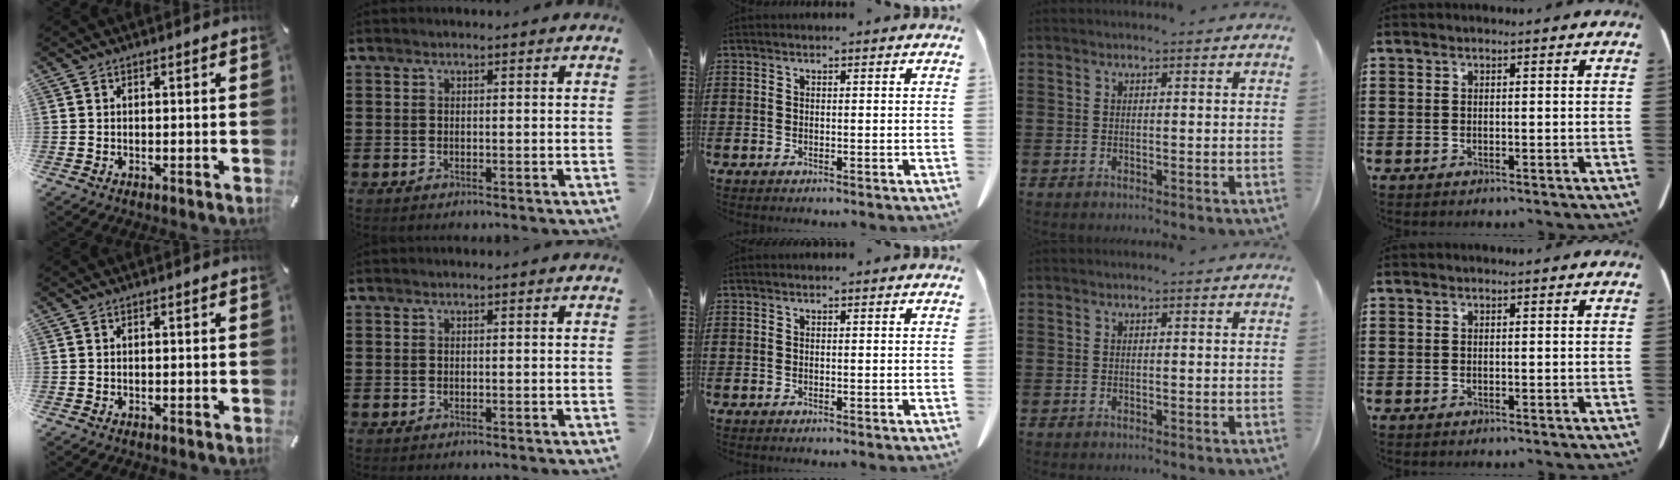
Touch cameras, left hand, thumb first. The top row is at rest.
{}